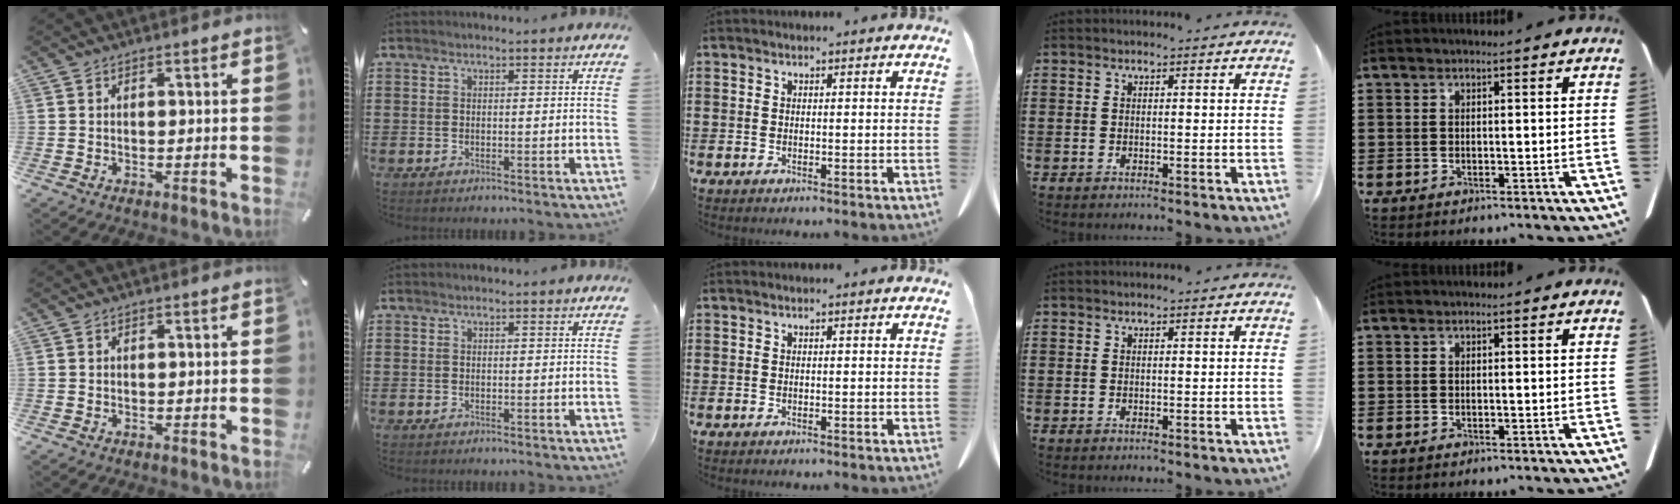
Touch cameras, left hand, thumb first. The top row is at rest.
{}